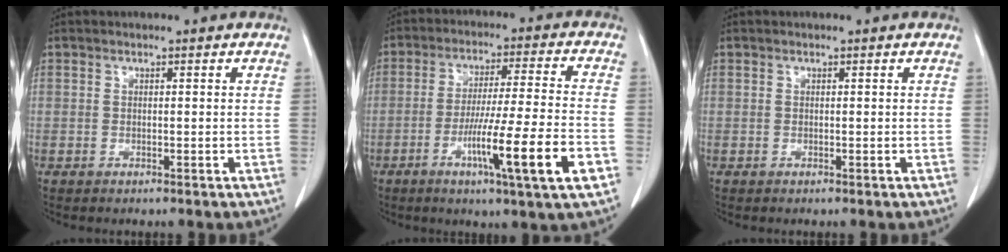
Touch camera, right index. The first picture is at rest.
{"total": 14.0, "force": [-5.5, -0.8, 12.9], "torque": [-0.221, -0.018, -0.092]}
{"total": 0.0}